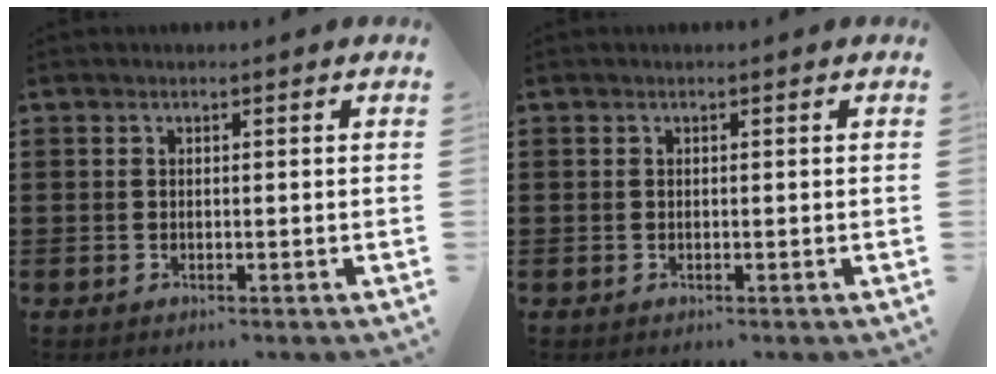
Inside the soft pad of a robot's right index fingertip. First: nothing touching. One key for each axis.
{"total": 0.0}